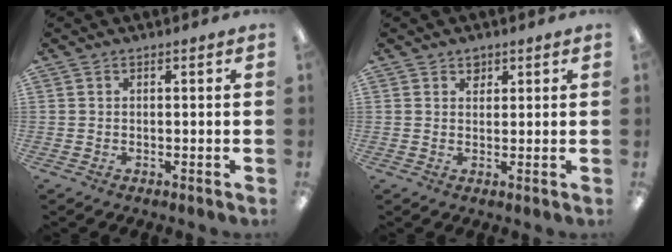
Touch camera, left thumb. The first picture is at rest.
{"total": 2.2, "force": [1.6, 1.4, 0.5], "torque": [0.005, -0.005, 0.027]}